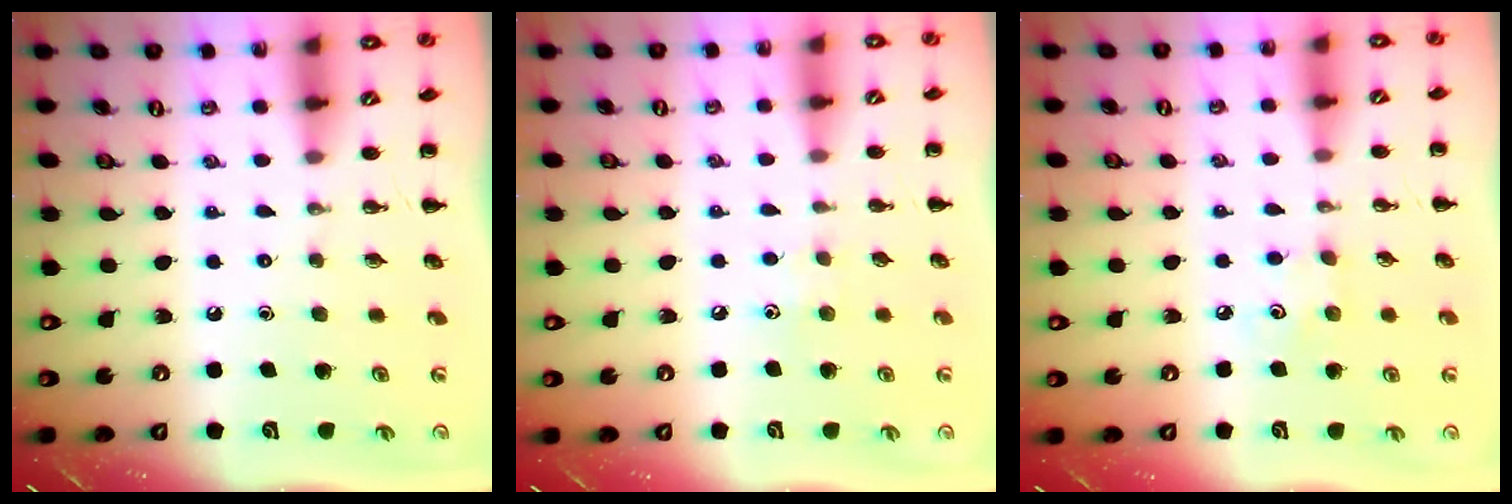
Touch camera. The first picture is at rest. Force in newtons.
{"total": 5.0, "press": 4.8, "slide": 1.3}
{"total": 3.8, "press": 3.6, "slide": 1.0}